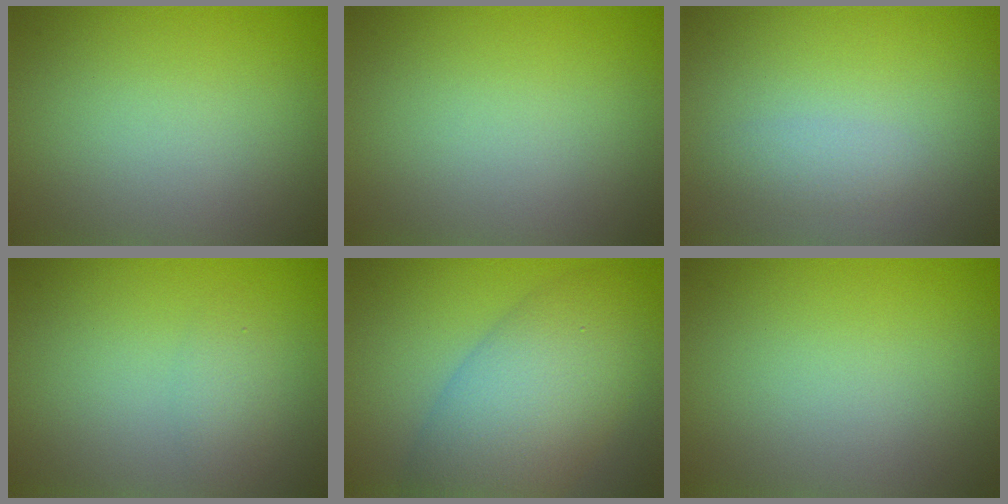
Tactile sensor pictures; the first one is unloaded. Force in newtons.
{"total": 0.0}
{"total": 1.4, "press": 1.4, "slide": 0.1}
{"total": 1.5, "press": 1.5, "slide": 0.1}
{"total": 9.0, "press": 9.0, "slide": 0.3}
{"total": 0.0}